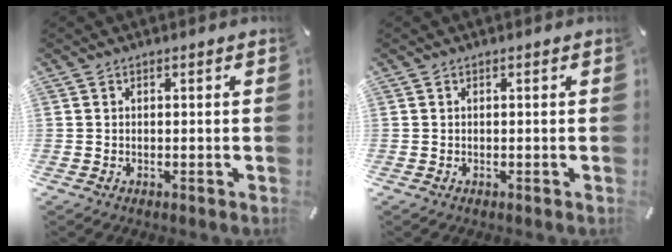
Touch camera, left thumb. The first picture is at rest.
{"total": 0.0}